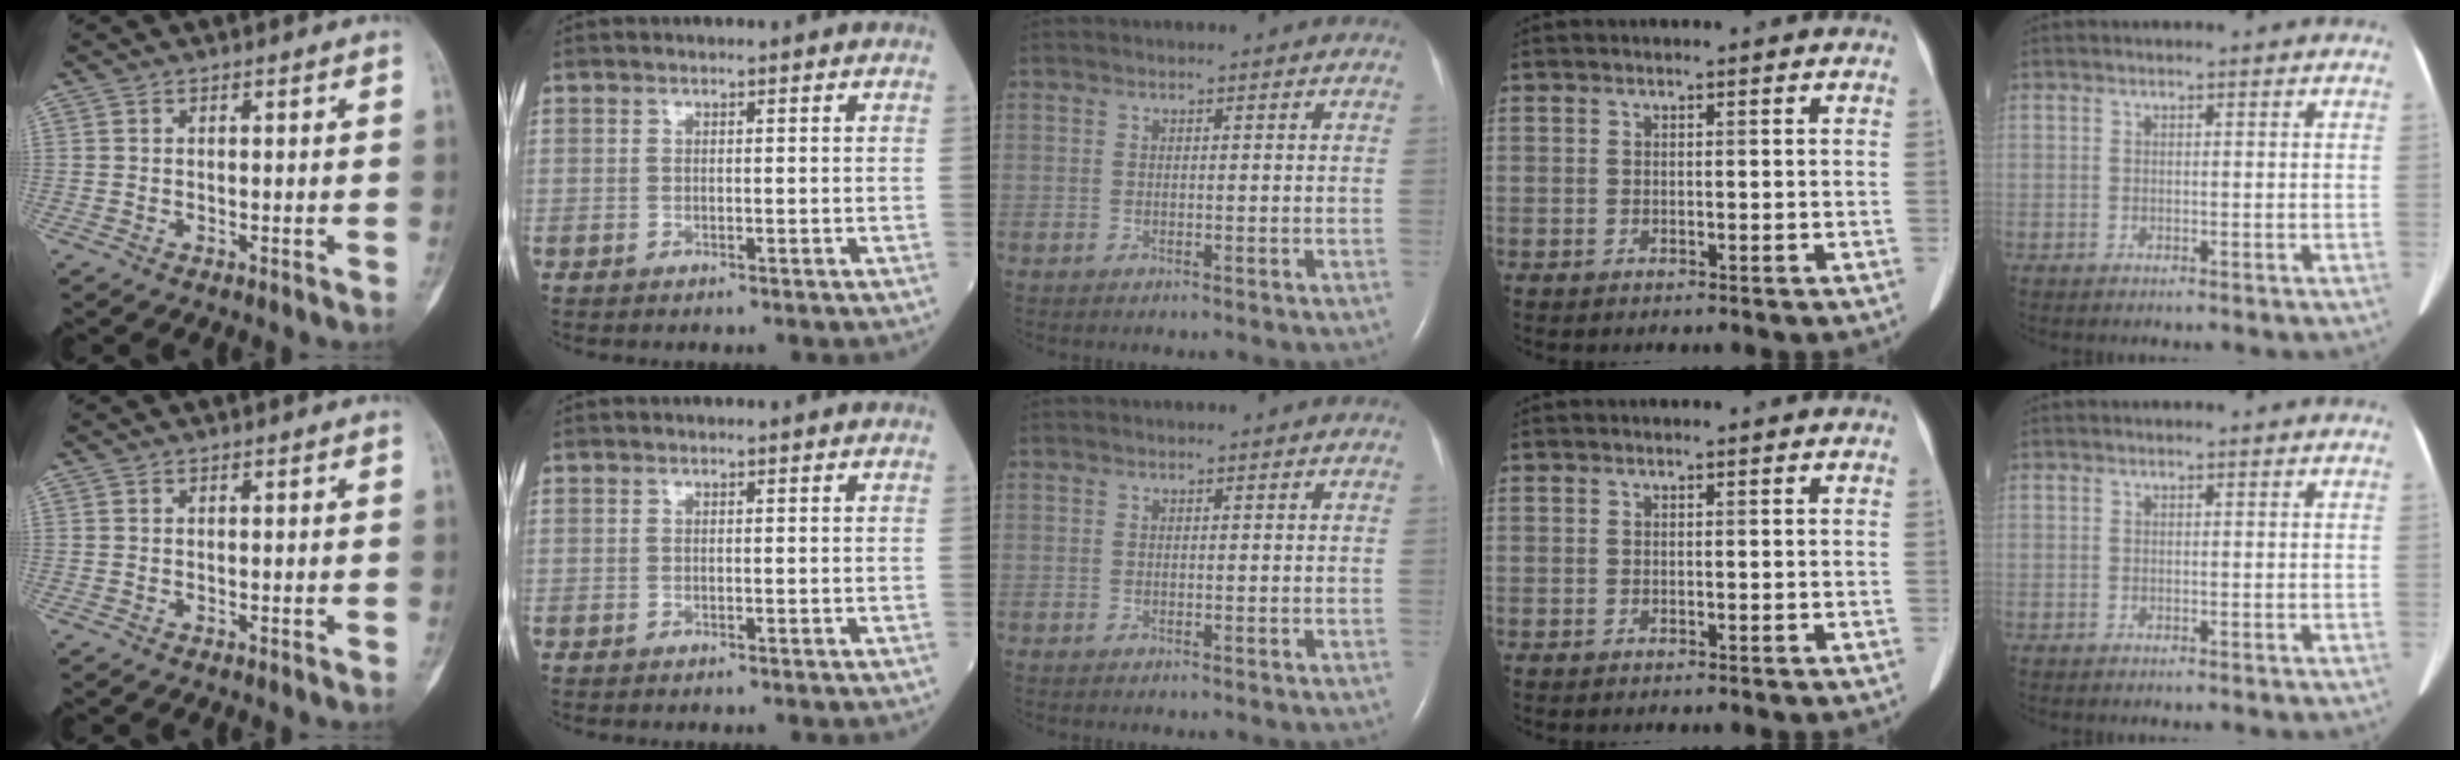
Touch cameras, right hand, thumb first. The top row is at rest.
{}